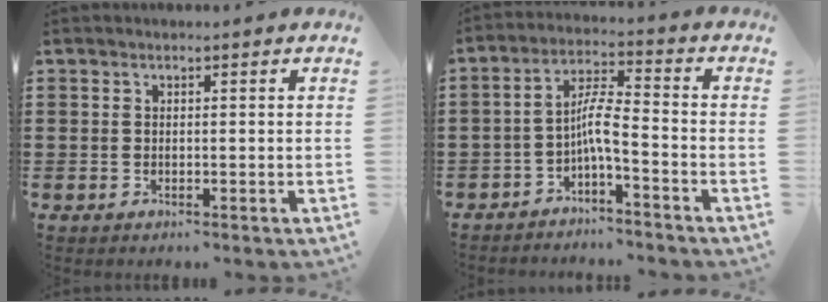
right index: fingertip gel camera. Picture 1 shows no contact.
{"total": 5.2, "force": [-2.6, 0.7, 4.4], "torque": [-0.091, 0.001, -0.055]}